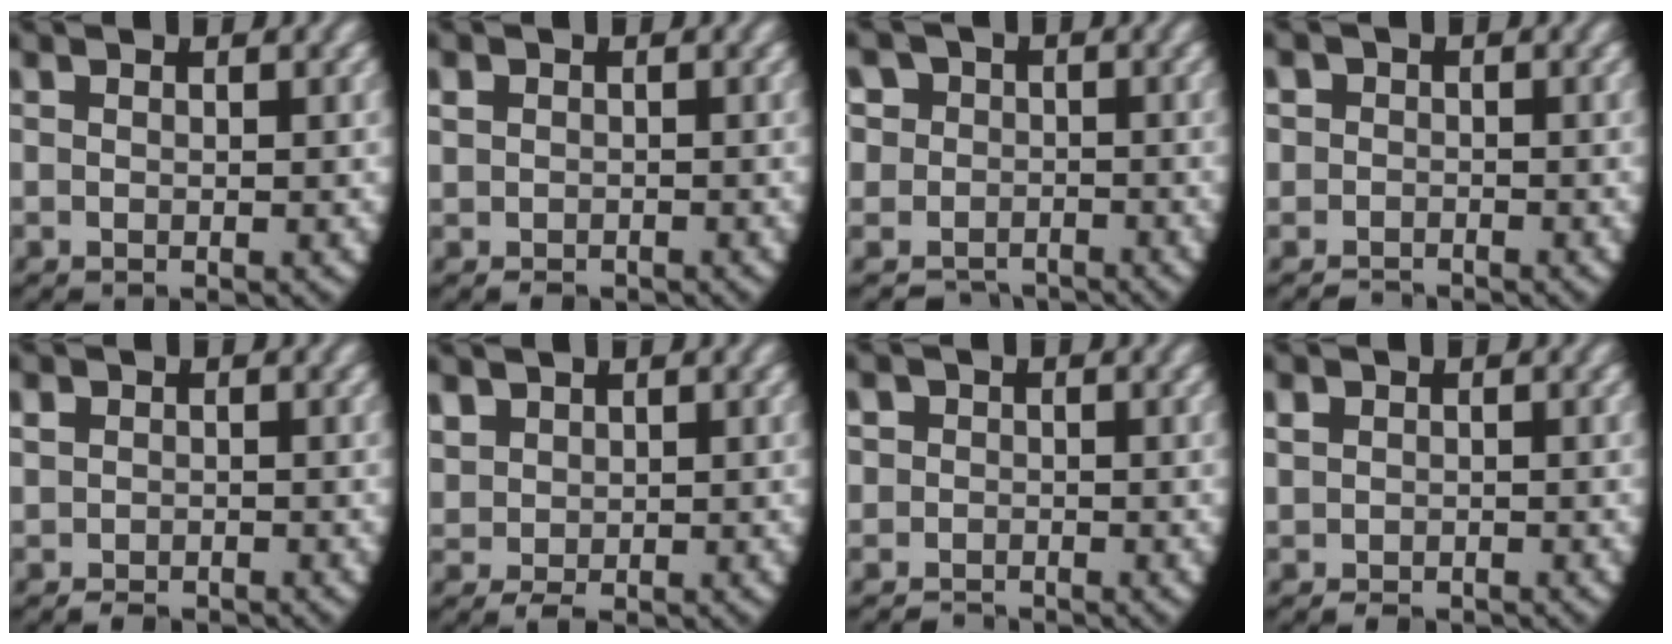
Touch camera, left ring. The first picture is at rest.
{"total": 1.7, "force": [-0.6, 1.6, 0.4], "torque": [-0.024, -0.013, -0.001]}
{"total": 9.6, "force": [-2.8, 8.7, 3.1], "torque": [-0.080, -0.024, -0.053]}
{"total": 2.7, "force": [-1.6, 2.2, 0.0], "torque": [-0.001, -0.007, -0.034]}
{"total": 1.7, "force": [-1.0, 1.3, 0.3], "torque": [-0.019, -0.014, -0.010]}
{"total": 2.5, "force": [0.5, 2.1, 1.2], "torque": [-0.041, -0.018, 0.023]}
{"total": 3.0, "force": [-1.5, 2.5, 0.2], "torque": [-0.006, -0.007, -0.032]}
{"total": 1.5, "force": [-0.7, 1.3, 0.4], "torque": [-0.021, -0.014, -0.003]}